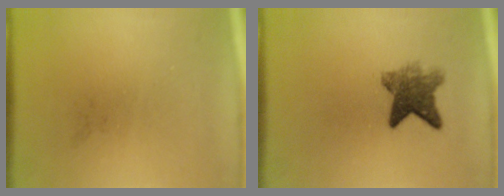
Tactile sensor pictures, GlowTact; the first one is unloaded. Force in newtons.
{"total": 5.6}